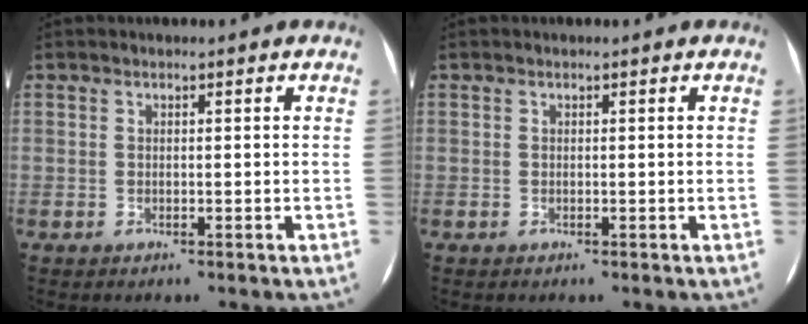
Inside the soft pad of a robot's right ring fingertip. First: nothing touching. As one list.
[{"total": 0.0}]